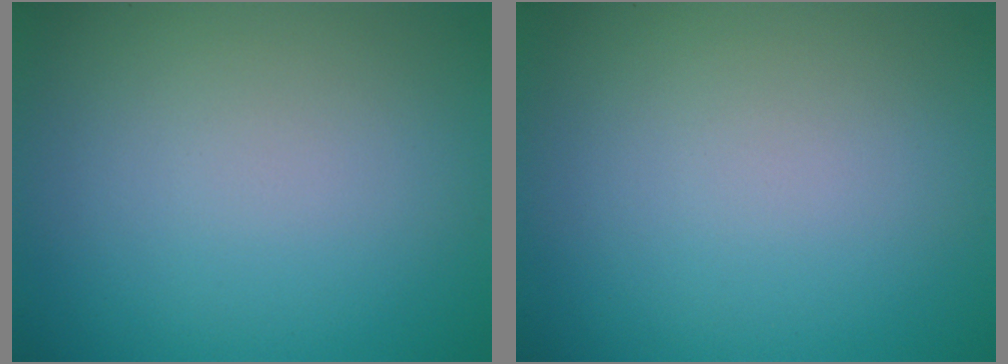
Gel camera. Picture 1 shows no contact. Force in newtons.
{"total": 0.0}